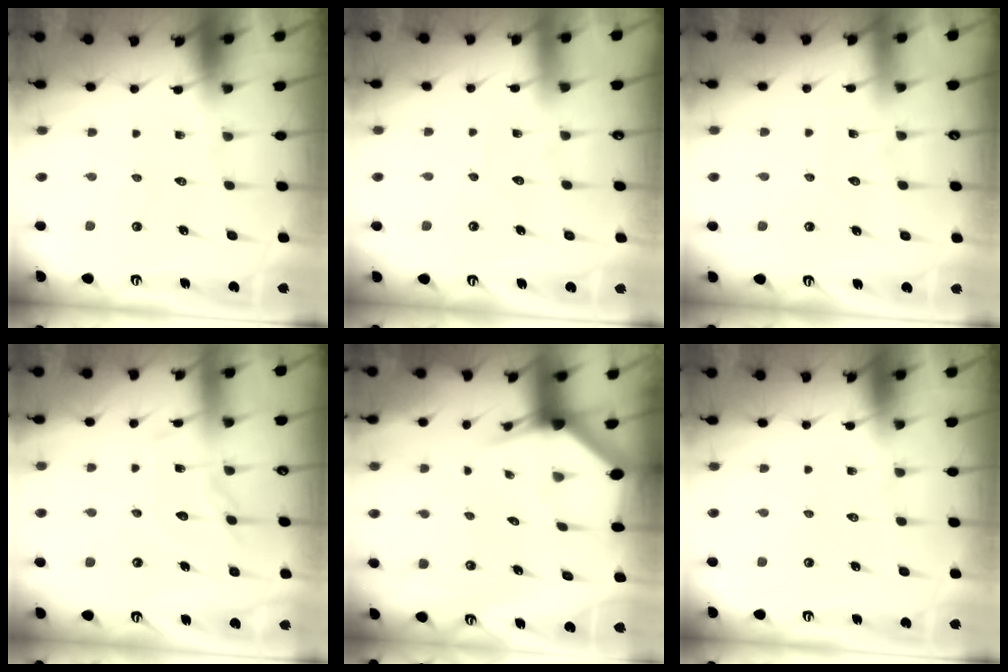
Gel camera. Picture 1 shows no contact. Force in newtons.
{"total": 2.8, "press": 2.7, "slide": 0.4}
{"total": 3.3, "press": 3.3, "slide": 0.4}
{"total": 10.5, "press": 10.5, "slide": 0.9}
{"total": 2.9, "press": 2.9, "slide": 0.2}
{"total": 0.0}